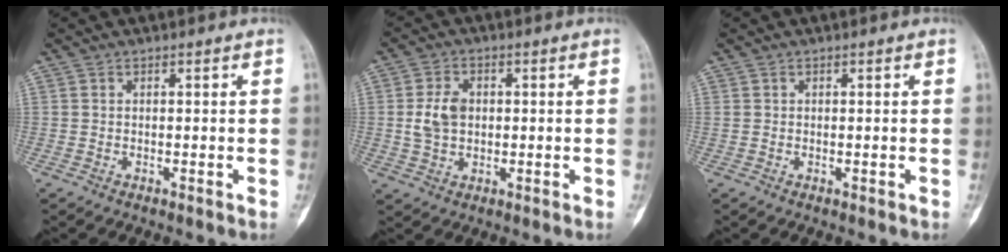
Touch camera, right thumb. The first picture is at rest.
{"total": 6.1, "force": [0.4, 4.4, 4.2], "torque": [-0.076, 0.005, 0.010]}
{"total": 0.5, "force": [0.1, 0.4, 0.3], "torque": [-0.005, 0.003, 0.001]}